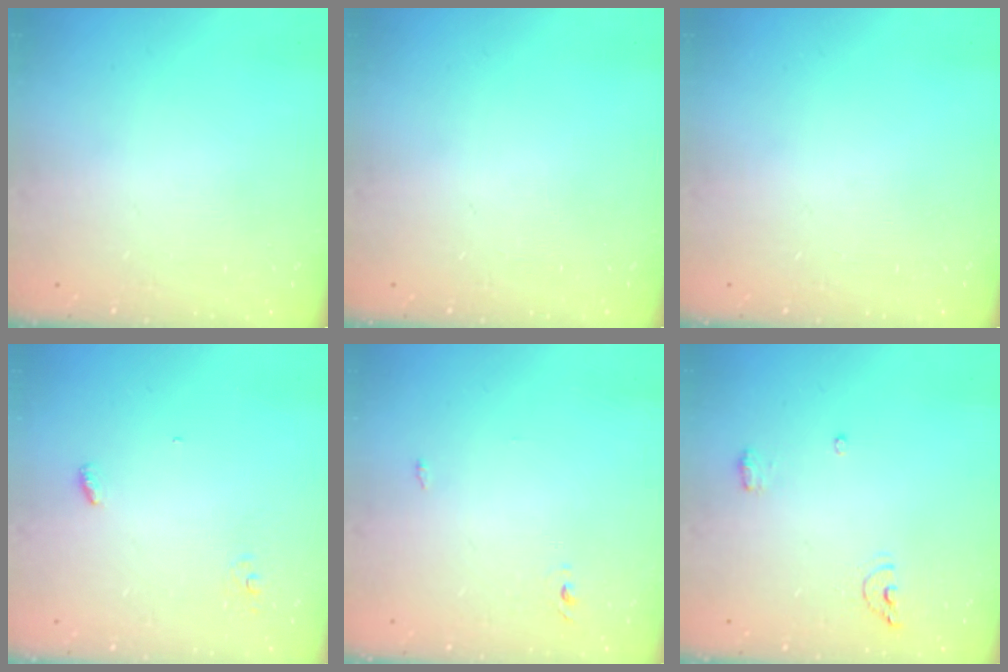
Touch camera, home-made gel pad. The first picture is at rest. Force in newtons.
{"total": 0.0}
{"total": 0.0}
{"total": 2.7, "press": 2.7, "slide": 0.2}
{"total": 2.4, "press": 2.1, "slide": 1.0}
{"total": 6.2, "press": 6.0, "slide": 1.4}